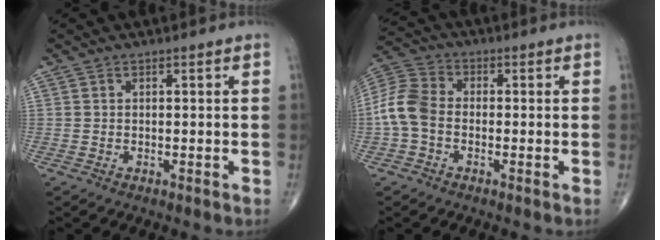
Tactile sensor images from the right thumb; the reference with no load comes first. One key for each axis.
{"total": 8.2, "fx": -1.4, "fy": 5.8, "fz": 5.6, "tx": -0.115, "ty": 0.023, "tz": -0.044}